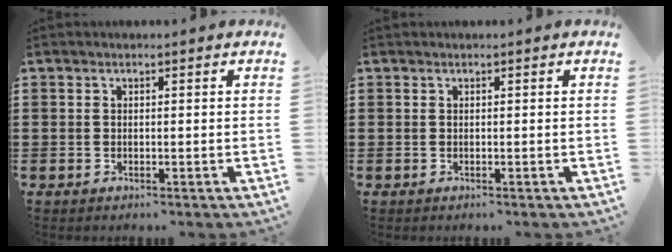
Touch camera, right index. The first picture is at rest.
{"total": 0.0}